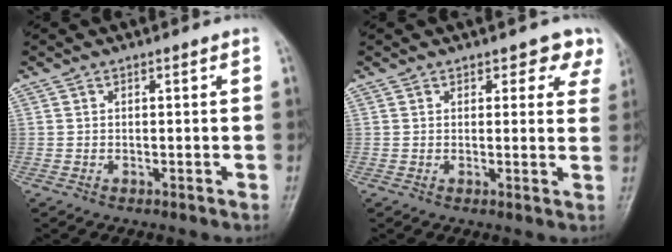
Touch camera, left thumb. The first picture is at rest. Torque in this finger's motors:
{"motor_torque": [0.08, 0.12, -0.08, -0.07, 0.06]}